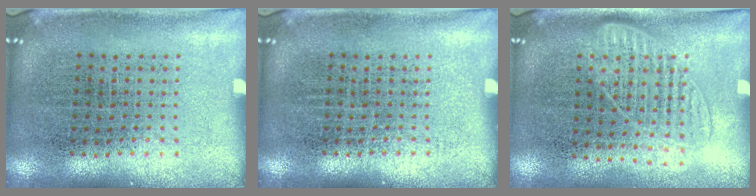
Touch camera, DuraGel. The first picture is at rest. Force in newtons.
{"total": 0.0}
{"total": 1.2, "press": 1.1, "slide": 0.6}